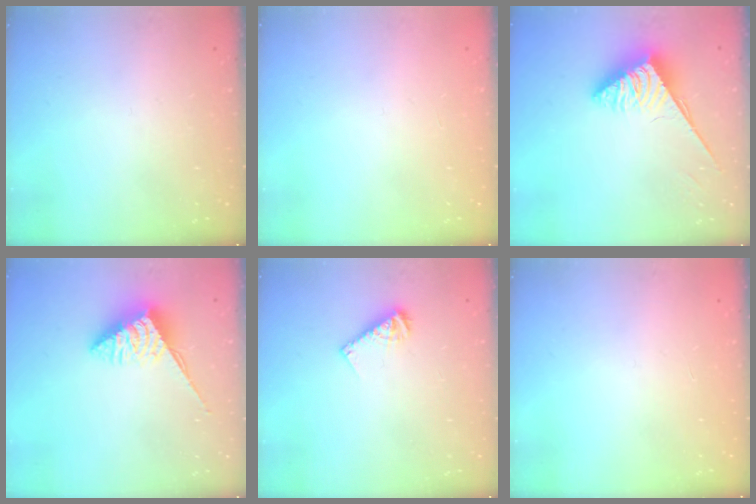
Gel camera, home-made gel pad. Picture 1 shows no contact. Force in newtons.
{"total": 0.0}
{"total": 3.6, "press": 3.6, "slide": 0.6}
{"total": 6.3, "press": 6.3, "slide": 0.7}
{"total": 6.9, "press": 6.8, "slide": 0.6}
{"total": 0.0}